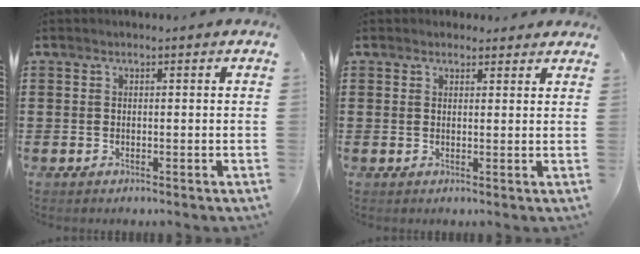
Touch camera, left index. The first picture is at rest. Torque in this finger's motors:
{"motor_torque": [1.53, -0.61, 0.53, 0.01]}